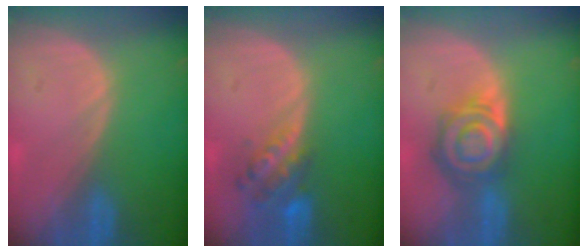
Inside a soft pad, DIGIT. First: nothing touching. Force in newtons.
{"total": 5.7, "press": 5.0, "slide": 2.8}
{"total": 8.0, "press": 7.1, "slide": 3.6}